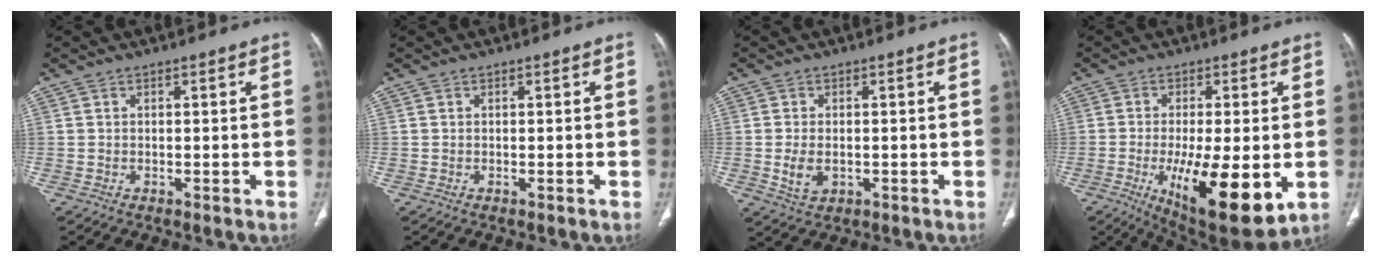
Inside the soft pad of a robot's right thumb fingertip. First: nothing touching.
{"total": 0.0}
{"total": 4.2, "force": [-0.6, 2.8, 3.1], "torque": [-0.058, -0.005, -0.003]}
{"total": 16.9, "force": [-4.1, 5.6, 15.5], "torque": [-0.235, -0.025, -0.047]}